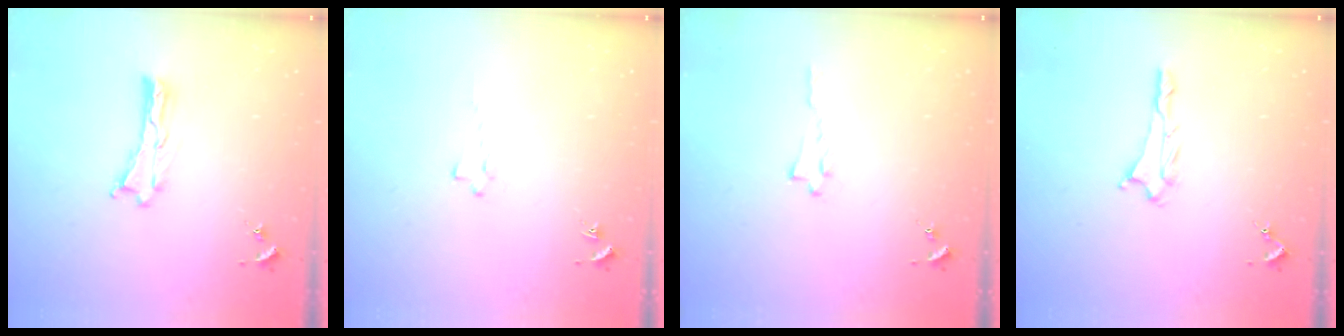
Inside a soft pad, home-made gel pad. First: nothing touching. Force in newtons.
{"total": 0.8, "press": 0.7, "slide": 0.2}
{"total": 0.6, "press": 0.6, "slide": 0.1}
{"total": 1.1, "press": 1.0, "slide": 0.1}